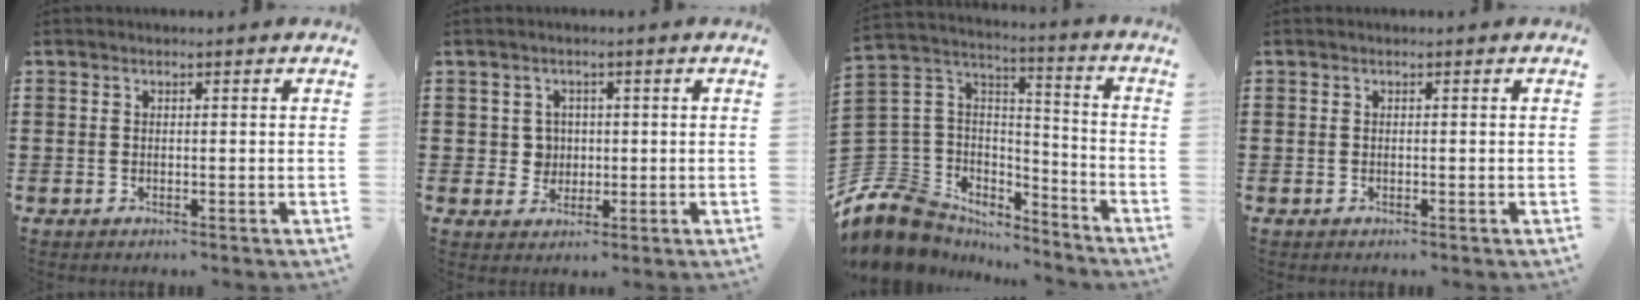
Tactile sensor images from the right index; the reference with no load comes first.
{"total": 3.0, "force": [0.2, 2.9, 1.0], "torque": [-0.023, 0.006, 0.000]}
{"total": 9.7, "force": [-6.9, 6.6, 1.4], "torque": [-0.084, -0.006, -0.136]}
{"total": 0.0}